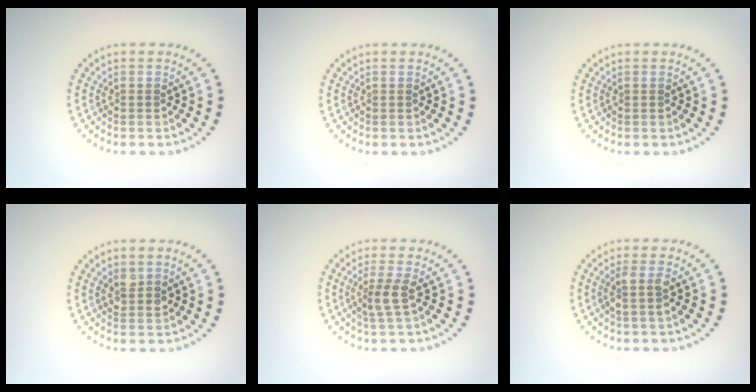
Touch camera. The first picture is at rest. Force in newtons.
{"total": 0.0}
{"total": 0.0}
{"total": 1.5, "press": 1.3, "slide": 0.7}
{"total": 2.1, "press": 1.6, "slide": 1.3}
{"total": 1.8, "press": 1.5, "slide": 0.9}